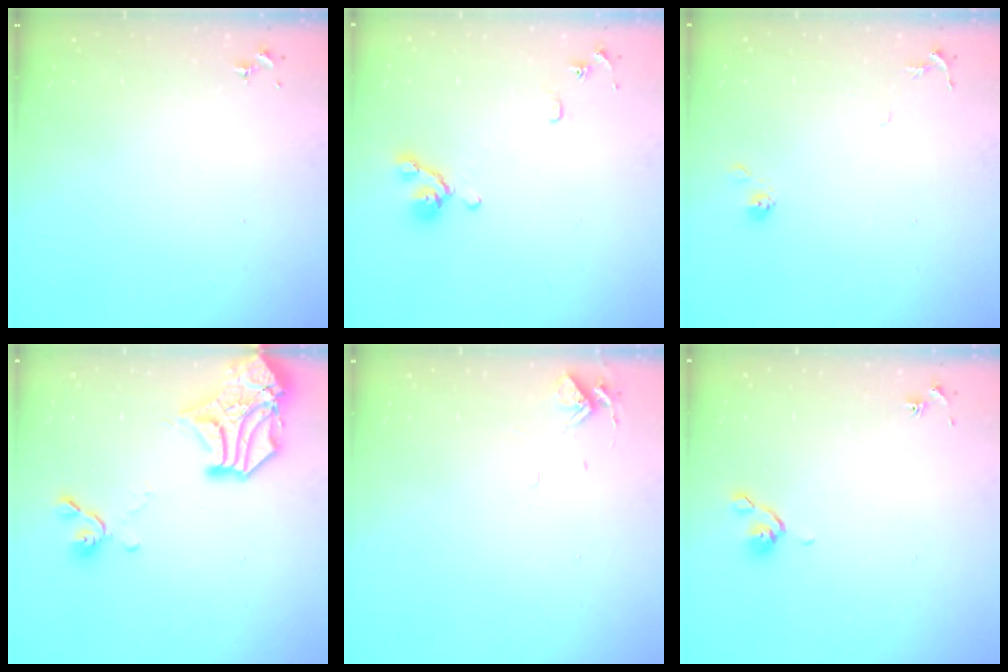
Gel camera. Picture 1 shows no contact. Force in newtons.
{"total": 9.9, "press": 9.8, "slide": 1.3}
{"total": 6.4, "press": 6.4, "slide": 0.4}
{"total": 17.6, "press": 17.6, "slide": 1.5}
{"total": 6.2, "press": 6.2, "slide": 0.5}
{"total": 4.8, "press": 4.6, "slide": 1.0}